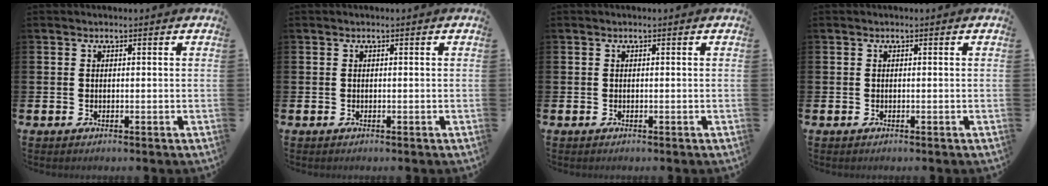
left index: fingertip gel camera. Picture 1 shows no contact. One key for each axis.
{"total": 0.0}
{"total": 0.0}
{"total": 0.0}